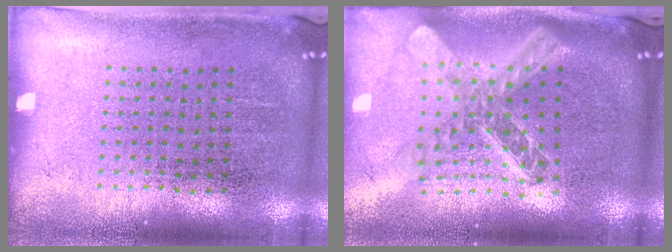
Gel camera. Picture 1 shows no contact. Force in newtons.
{"total": 2.5, "press": 1.9, "slide": 1.5}